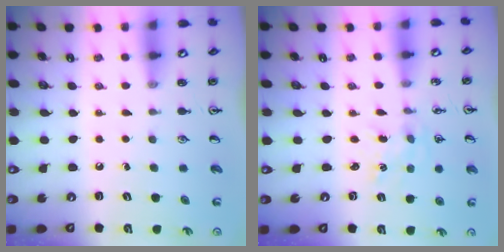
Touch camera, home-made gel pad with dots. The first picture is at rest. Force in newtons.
{"total": 0.0}